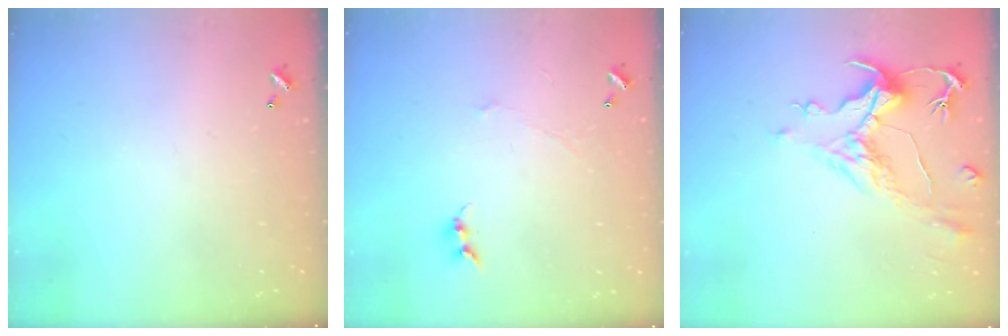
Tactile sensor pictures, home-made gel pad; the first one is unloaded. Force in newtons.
{"total": 0.0}
{"total": 1.5, "press": 0.5, "slide": 1.5}